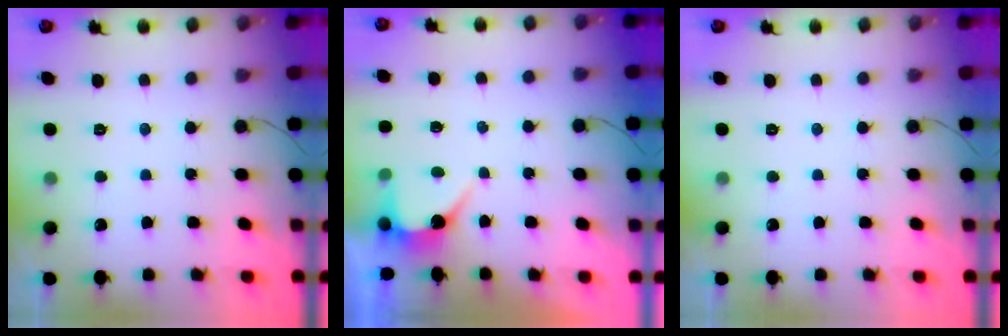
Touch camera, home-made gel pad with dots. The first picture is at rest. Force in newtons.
{"total": 4.7, "press": 4.7, "slide": 0.2}
{"total": 0.0}